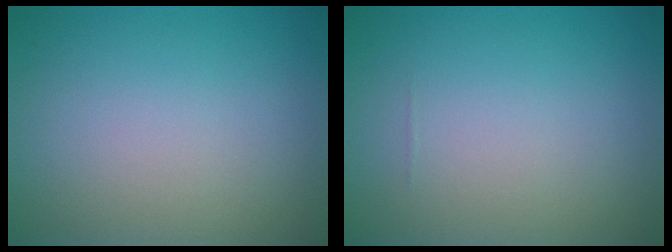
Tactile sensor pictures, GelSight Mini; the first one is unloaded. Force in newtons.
{"total": 0.0}